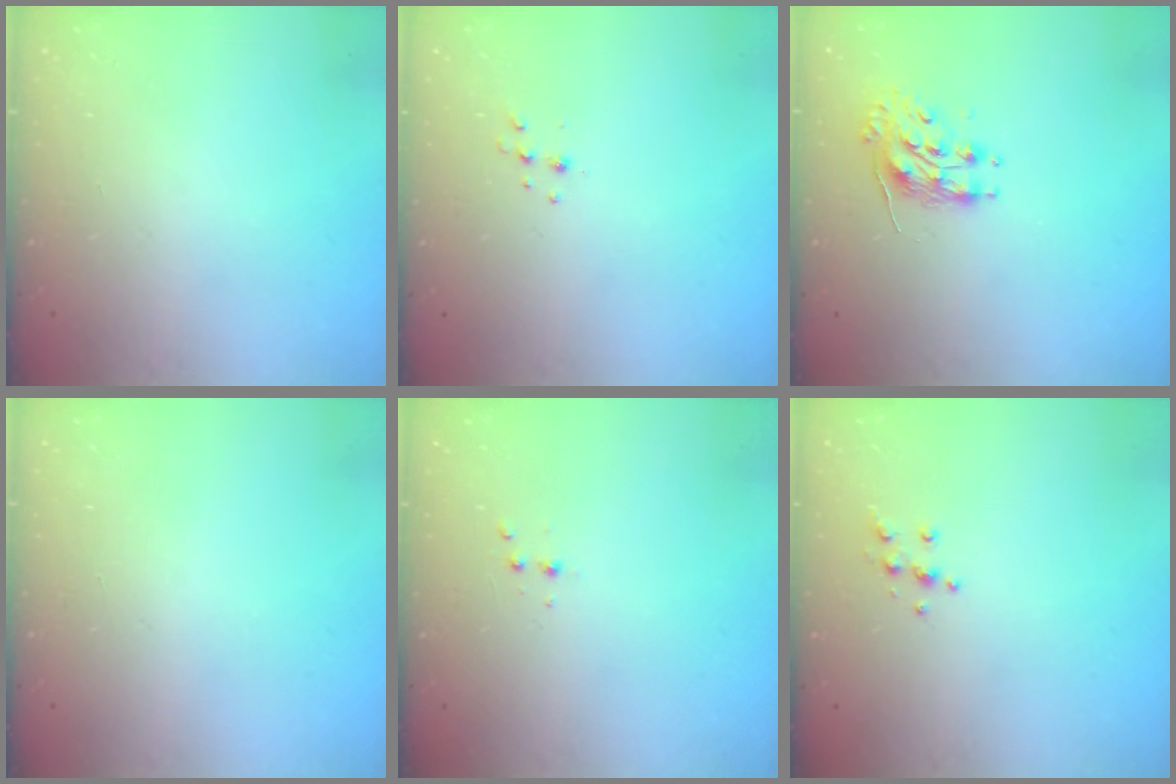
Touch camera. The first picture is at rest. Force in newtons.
{"total": 3.8, "press": 3.7, "slide": 0.7}
{"total": 8.7, "press": 8.7, "slide": 0.2}
{"total": 0.0}
{"total": 2.9, "press": 2.7, "slide": 1.0}
{"total": 5.6, "press": 5.6, "slide": 0.6}